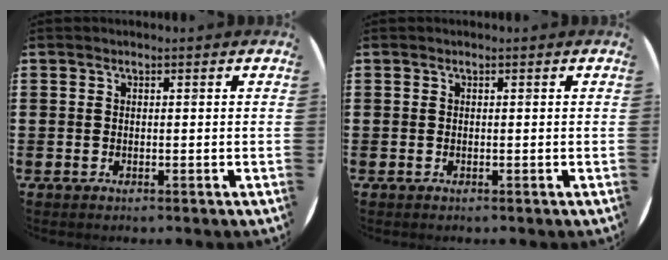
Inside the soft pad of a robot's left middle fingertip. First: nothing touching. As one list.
[{"total": 0.0}]